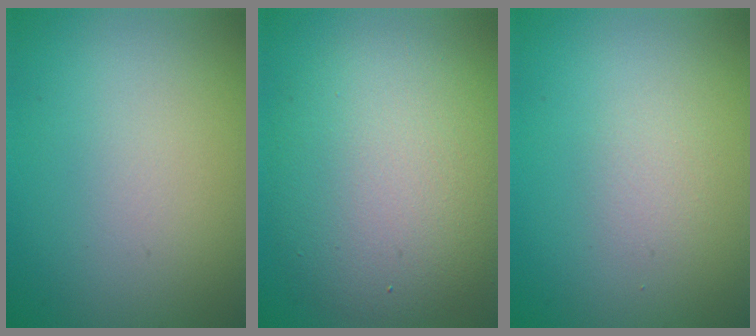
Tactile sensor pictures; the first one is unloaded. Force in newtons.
{"total": 8.8, "press": 8.8, "slide": 0.5}
{"total": 0.9, "press": 0.9, "slide": 0.1}